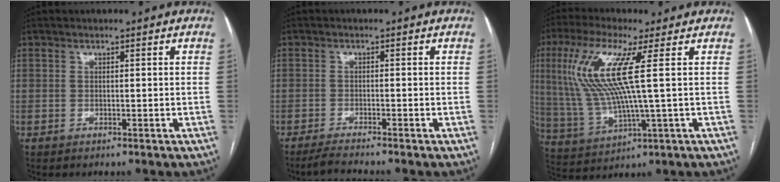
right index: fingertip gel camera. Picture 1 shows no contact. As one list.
[{"total": 3.0, "force": [-2.7, -0.9, 1.0], "torque": [-0.028, -0.017, -0.052]}, {"total": 12.8, "force": [3.2, 0.6, 12.4], "torque": [-0.290, 0.003, 0.064]}]